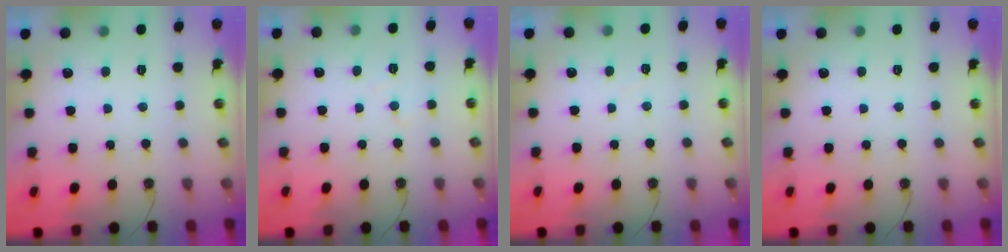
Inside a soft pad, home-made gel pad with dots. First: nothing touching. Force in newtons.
{"total": 5.8, "press": 5.7, "slide": 0.9}
{"total": 3.4, "press": 3.4, "slide": 0.5}
{"total": 0.0}